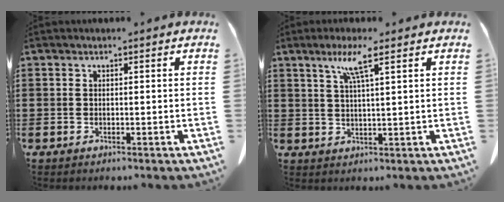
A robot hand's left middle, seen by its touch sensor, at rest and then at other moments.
{"total": 5.2, "force": [3.1, 0.0, 4.2], "torque": [-0.091, 0.003, 0.050]}